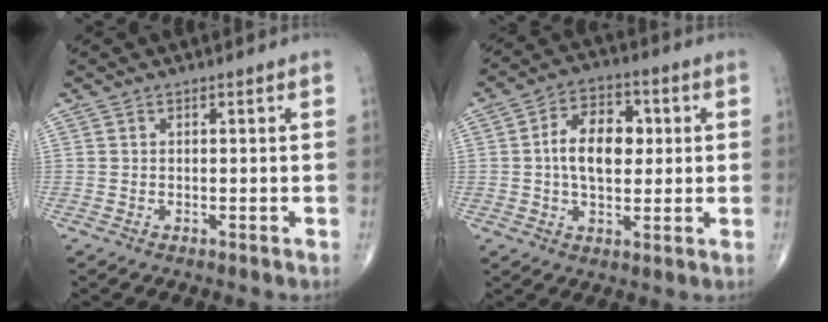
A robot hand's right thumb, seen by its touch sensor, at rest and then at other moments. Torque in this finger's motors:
{"motor_torque": [0.19, 0.35, 0.89, 0.15, 0.11]}